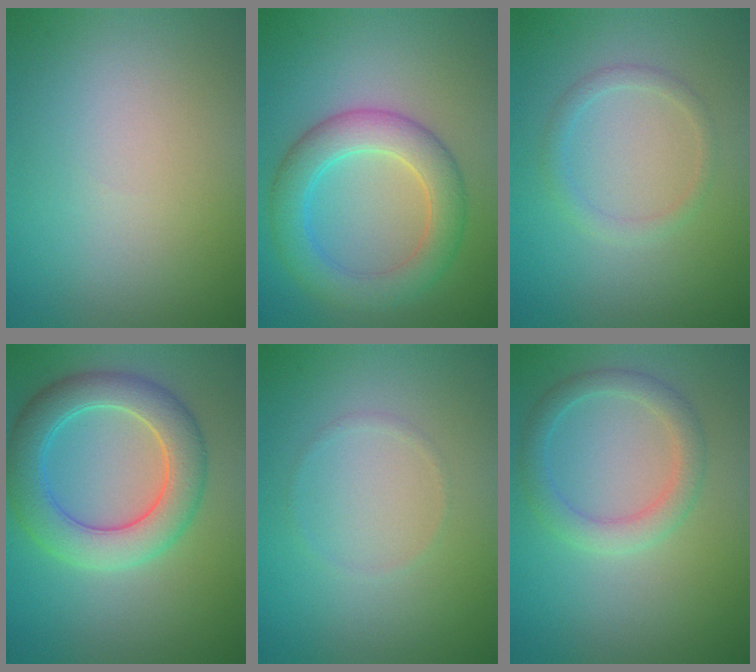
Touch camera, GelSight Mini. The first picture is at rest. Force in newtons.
{"total": 5.4, "press": 5.4, "slide": 0.1}
{"total": 1.6, "press": 1.6, "slide": 0.0}
{"total": 6.3, "press": 6.3, "slide": 0.6}
{"total": 0.6, "press": 0.6, "slide": 0.1}
{"total": 2.8, "press": 2.8, "slide": 0.1}